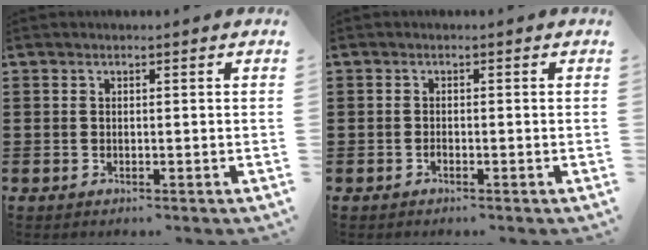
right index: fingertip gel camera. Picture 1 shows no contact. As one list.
[{"total": 0.7, "force": [-0.6, 0.2, 0.4], "torque": [-0.010, -0.004, -0.010]}]